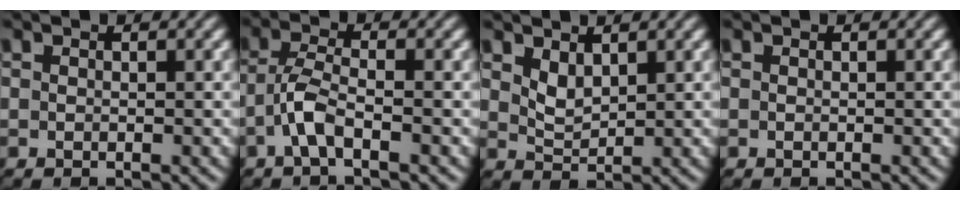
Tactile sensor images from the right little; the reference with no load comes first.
{"total": 2.9, "force": [-1.3, 0.9, 2.4], "torque": [-0.054, -0.012, -0.020]}
{"total": 1.9, "force": [1.3, 0.7, 1.2], "torque": [-0.021, -0.009, 0.031]}
{"total": 0.0}